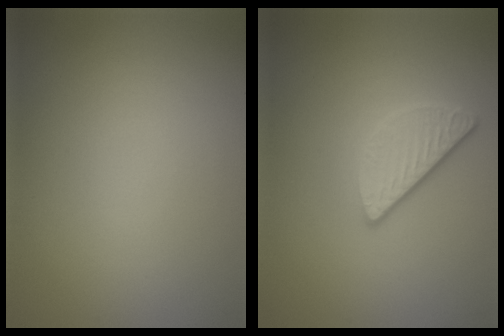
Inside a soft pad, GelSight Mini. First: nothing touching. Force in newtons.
{"total": 3.2, "press": 2.6, "slide": 1.9}